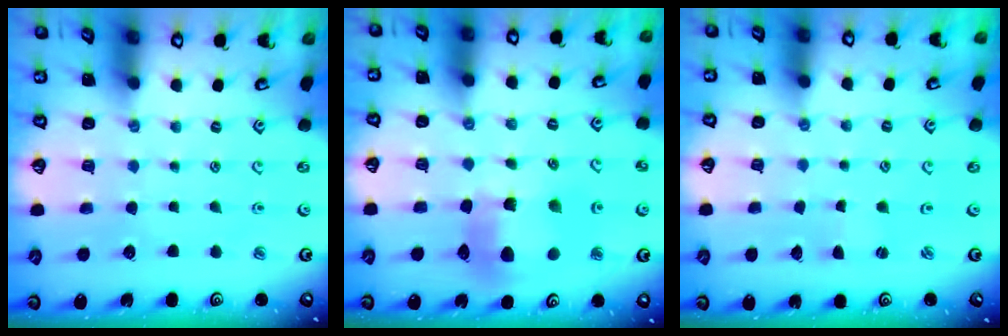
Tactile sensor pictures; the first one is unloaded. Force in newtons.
{"total": 10.6, "press": 10.6, "slide": 1.2}
{"total": 0.6, "press": 0.6, "slide": 0.1}